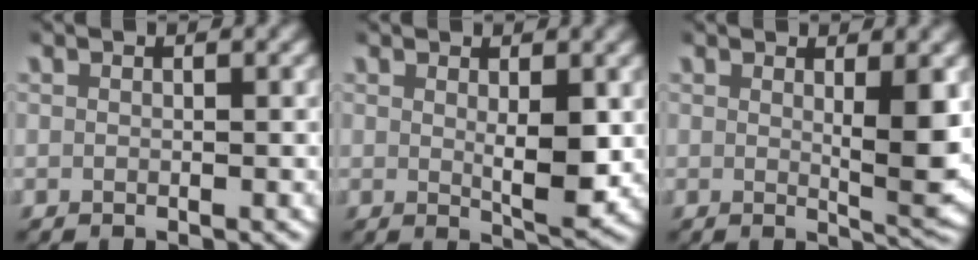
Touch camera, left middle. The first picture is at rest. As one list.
[{"total": 3.2, "force": [0.7, 1.0, 3.0], "torque": [-0.048, -0.017, 0.014]}, {"total": 4.0, "force": [0.9, 0.7, 3.8], "torque": [-0.052, -0.013, 0.017]}]